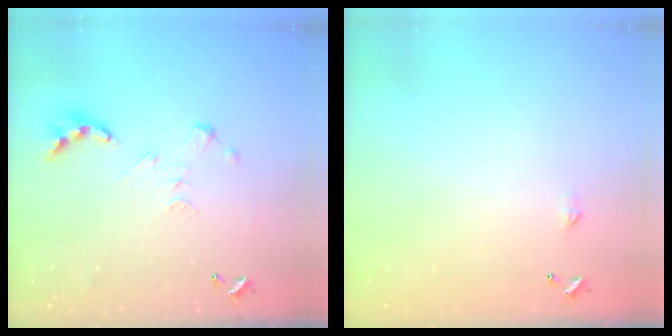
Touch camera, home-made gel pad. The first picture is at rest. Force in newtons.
{"total": 2.3, "press": 2.3, "slide": 0.4}